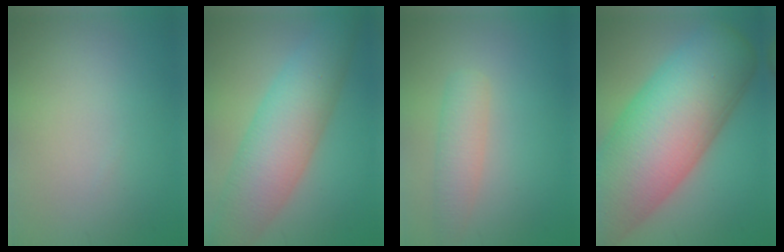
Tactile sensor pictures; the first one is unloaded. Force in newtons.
{"total": 7.8, "press": 7.8, "slide": 0.2}
{"total": 2.6, "press": 2.6, "slide": 0.2}
{"total": 16.8, "press": 16.8, "slide": 0.8}